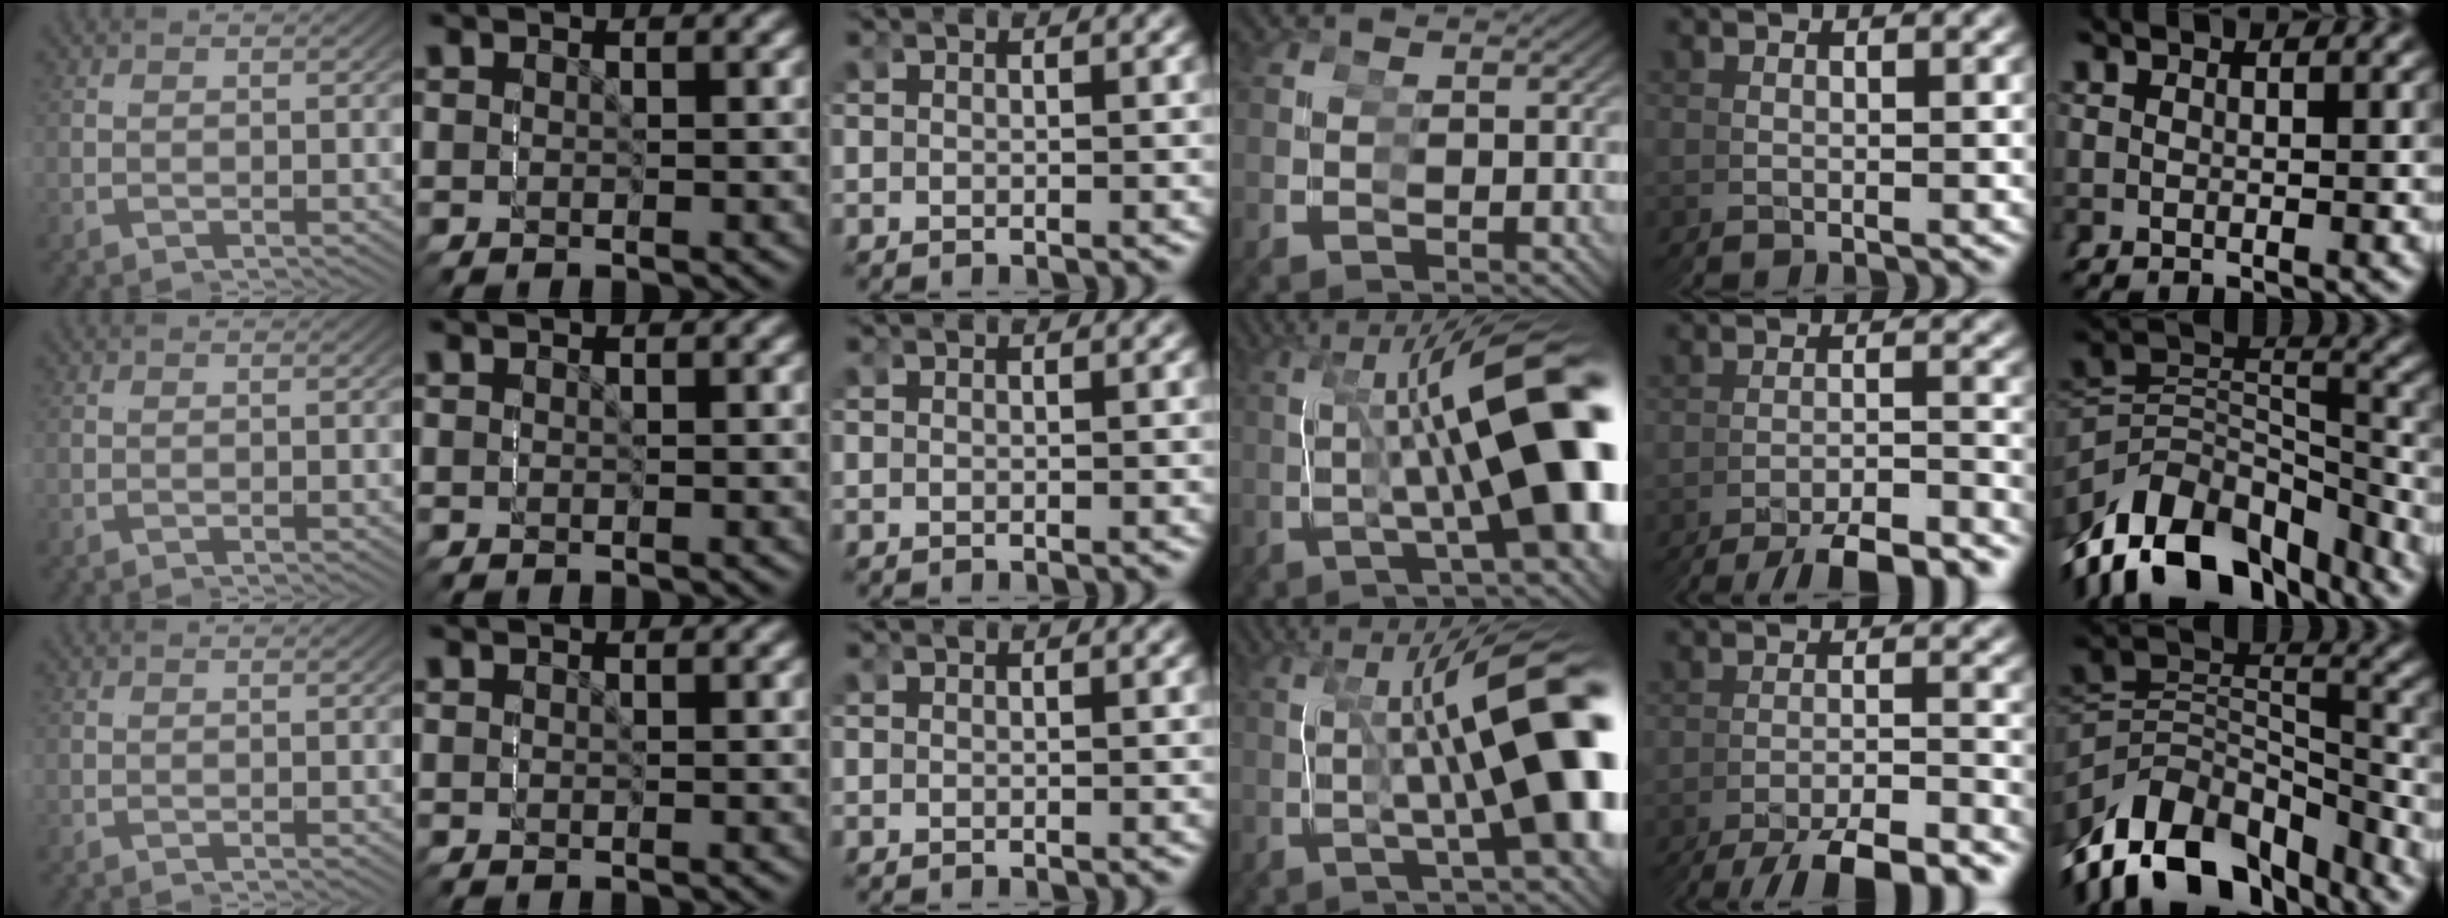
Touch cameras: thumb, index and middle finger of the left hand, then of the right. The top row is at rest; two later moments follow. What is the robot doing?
{"motion": "grasp_and_lifting", "object": "screwdriver"}